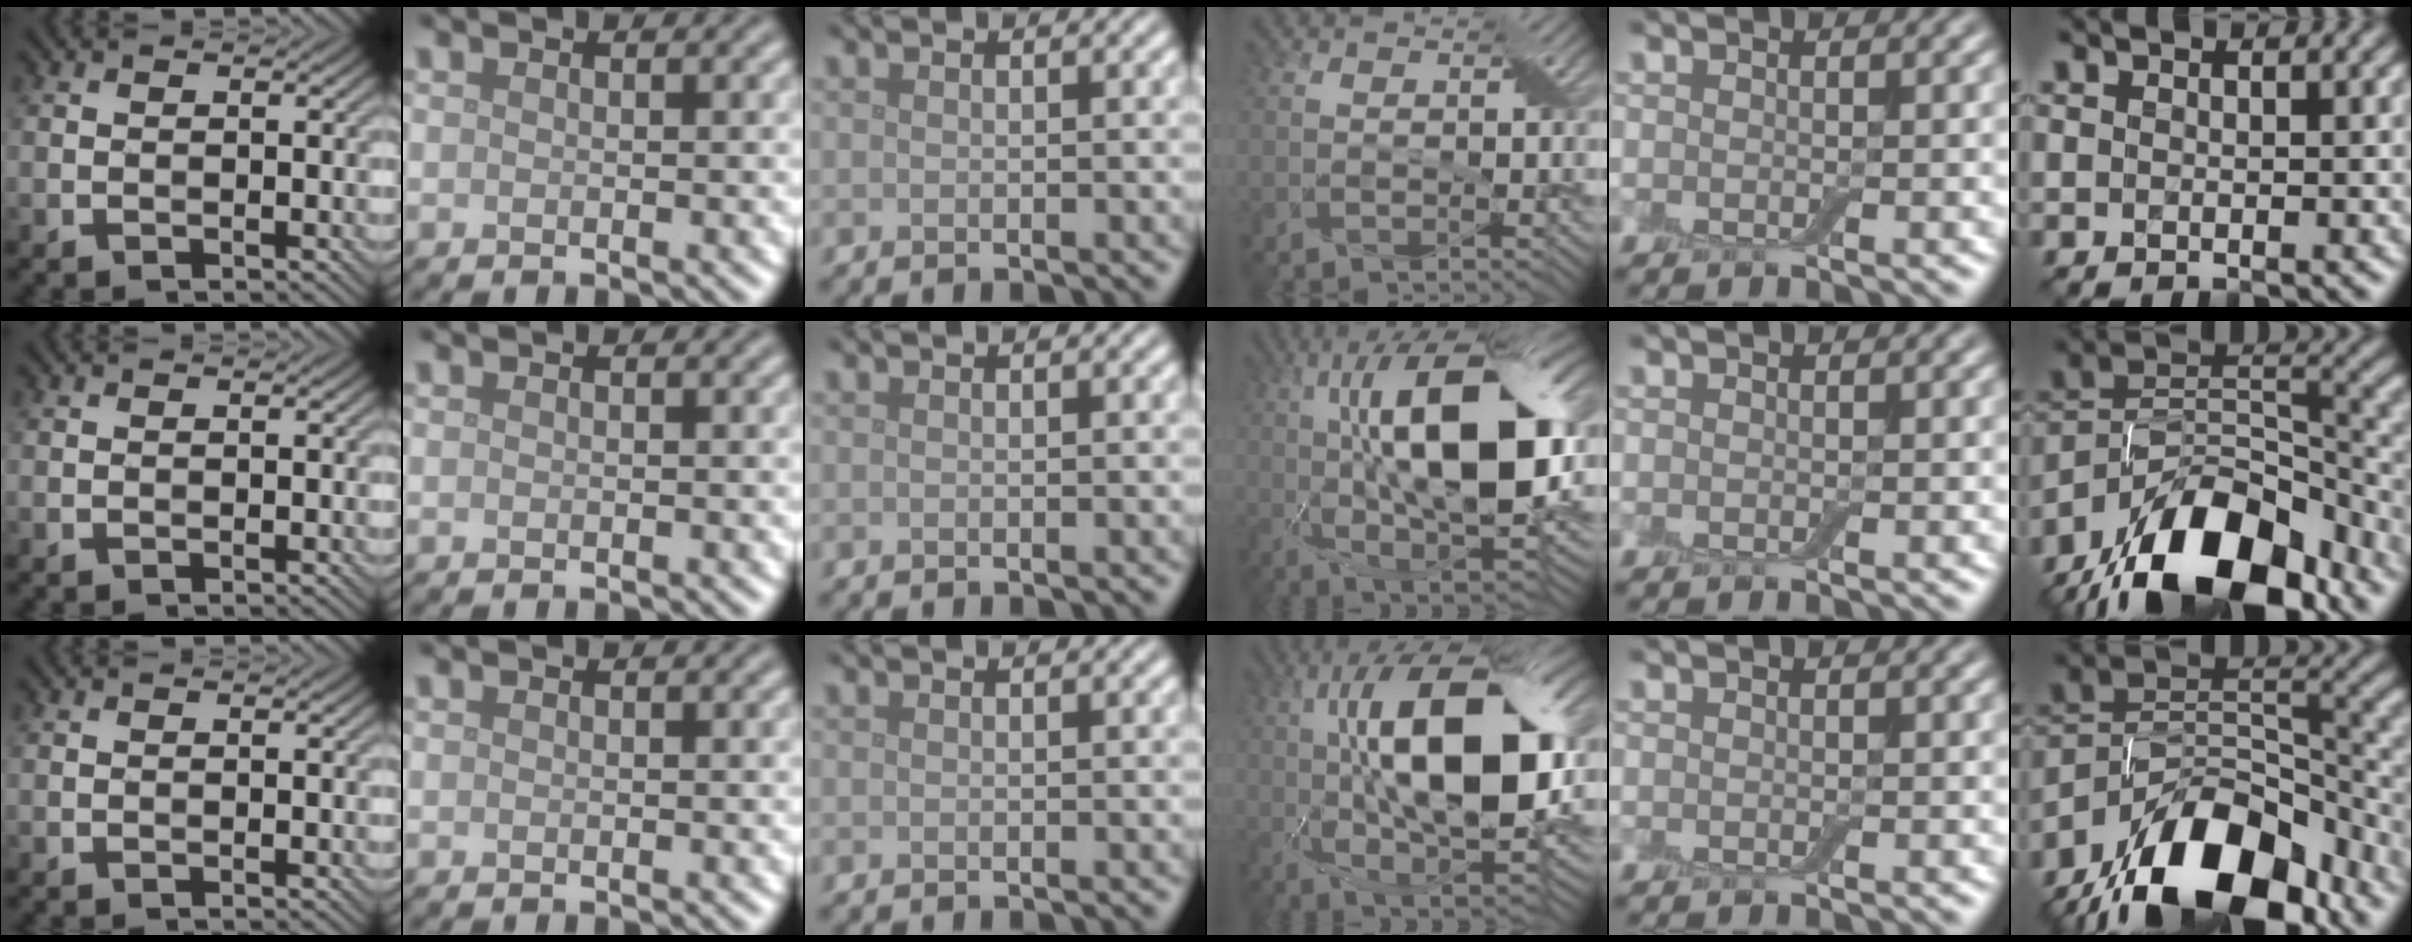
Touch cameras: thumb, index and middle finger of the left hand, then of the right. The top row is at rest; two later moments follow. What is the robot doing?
{"motion": "close", "object": "airpods case & airpods"}